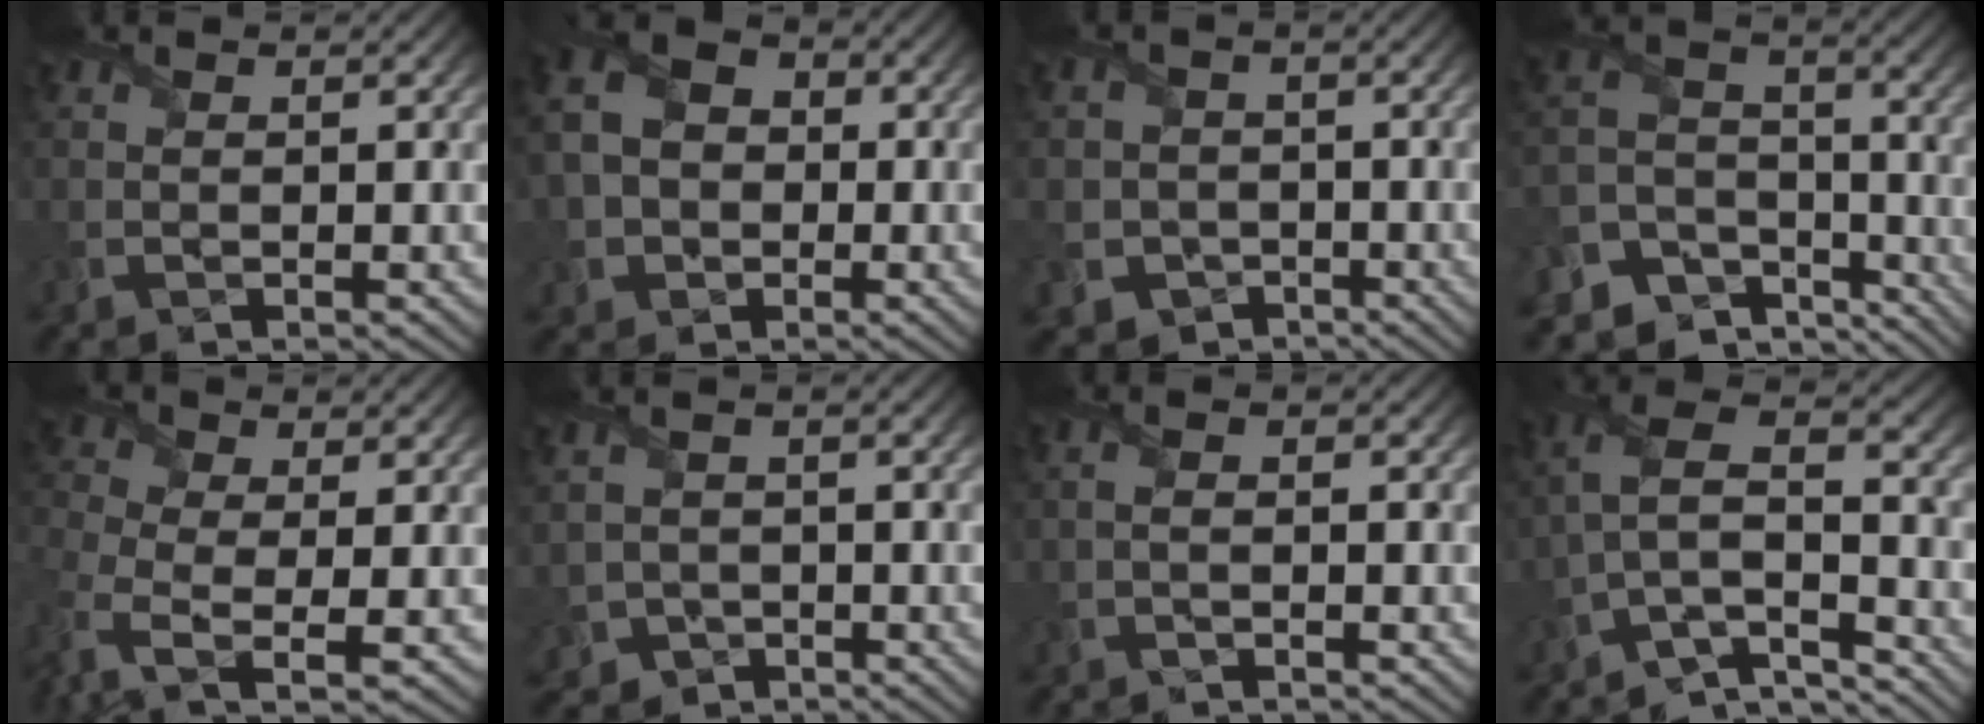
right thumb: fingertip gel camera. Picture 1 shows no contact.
{"total": 8.5, "force": [-0.9, 7.2, 4.5], "torque": [-0.120, -0.007, -0.030]}
{"total": 5.5, "force": [-1.6, 5.2, 0.7], "torque": [-0.037, -0.006, -0.056]}
{"total": 11.2, "force": [-8.0, 6.6, 4.0], "torque": [-0.106, -0.010, -0.138]}
{"total": 7.8, "force": [-2.6, 4.4, 5.9], "torque": [-0.169, -0.012, -0.064]}
{"total": 3.4, "force": [-1.6, 2.9, 0.4], "torque": [-0.021, -0.010, -0.037]}
{"total": 1.3, "force": [-0.8, 0.2, 0.9], "torque": [-0.011, 0.006, -0.017]}
{"total": 8.4, "force": [-5.8, 2.7, 5.5], "torque": [-0.104, 0.006, -0.124]}